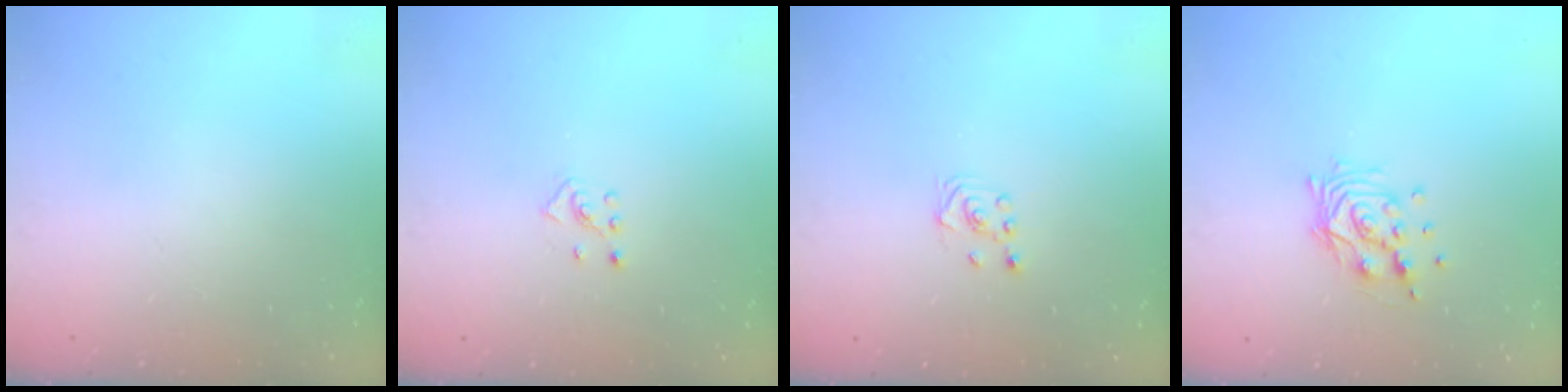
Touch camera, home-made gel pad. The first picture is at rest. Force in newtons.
{"total": 2.5, "press": 2.4, "slide": 0.7}
{"total": 2.3, "press": 2.2, "slide": 0.7}
{"total": 10.6, "press": 10.5, "slide": 1.0}